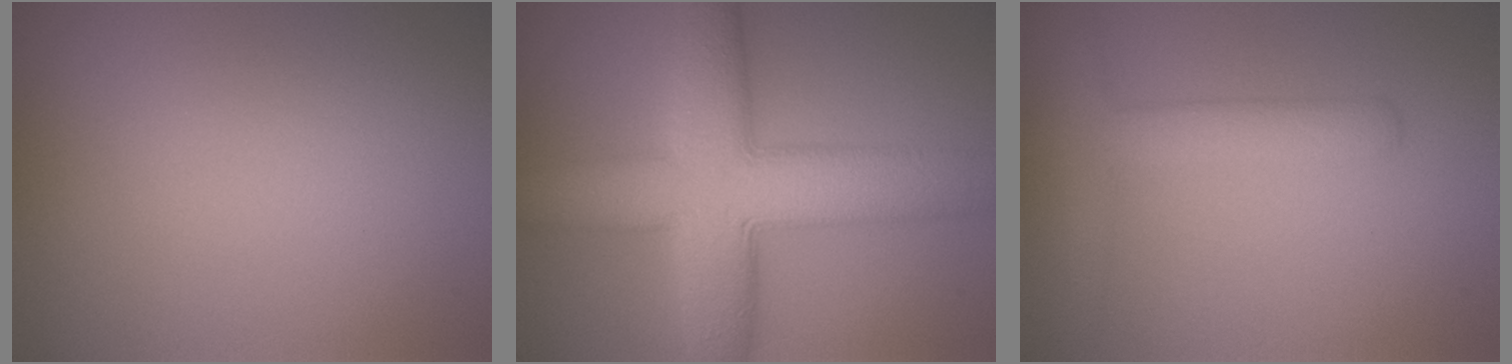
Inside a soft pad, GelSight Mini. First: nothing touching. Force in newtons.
{"total": 9.7, "press": 9.7, "slide": 0.1}
{"total": 3.0, "press": 3.0, "slide": 0.2}